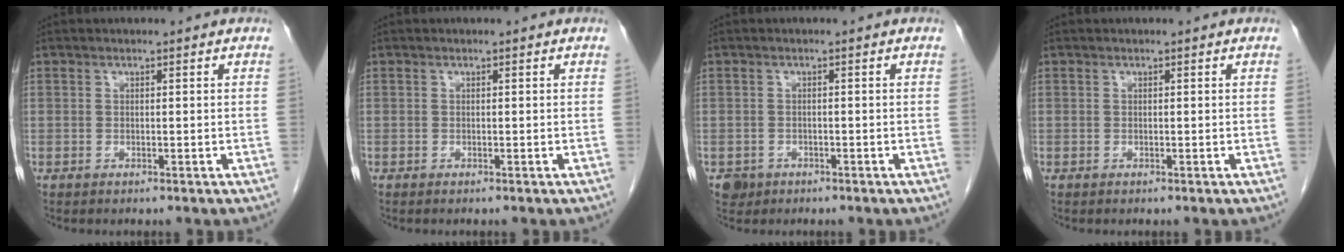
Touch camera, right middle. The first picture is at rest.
{"total": 0.0}
{"total": 1.9, "force": [-1.1, 1.6, 0.2], "torque": [-0.004, 0.006, -0.016]}
{"total": 0.0}